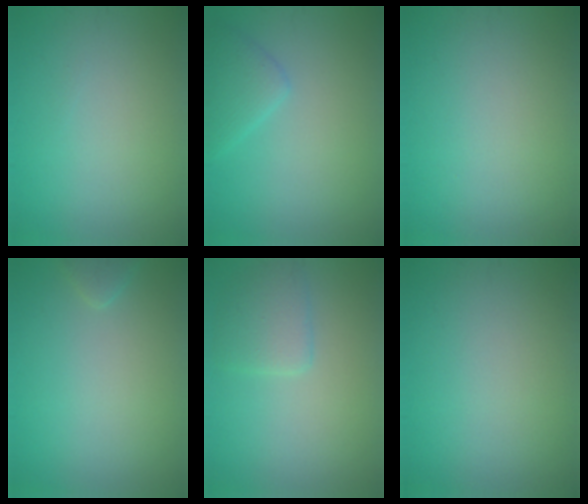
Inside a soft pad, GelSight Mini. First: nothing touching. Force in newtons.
{"total": 2.3, "press": 2.3, "slide": 0.1}
{"total": 0.0}
{"total": 1.0, "press": 1.0, "slide": 0.1}
{"total": 2.6, "press": 2.6, "slide": 0.1}
{"total": 0.0}